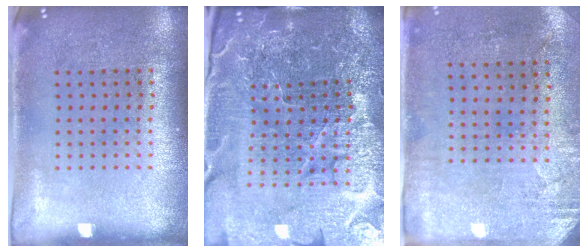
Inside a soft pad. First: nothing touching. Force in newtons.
{"total": 6.1, "press": 5.5, "slide": 2.5}
{"total": 2.8, "press": 2.4, "slide": 1.6}